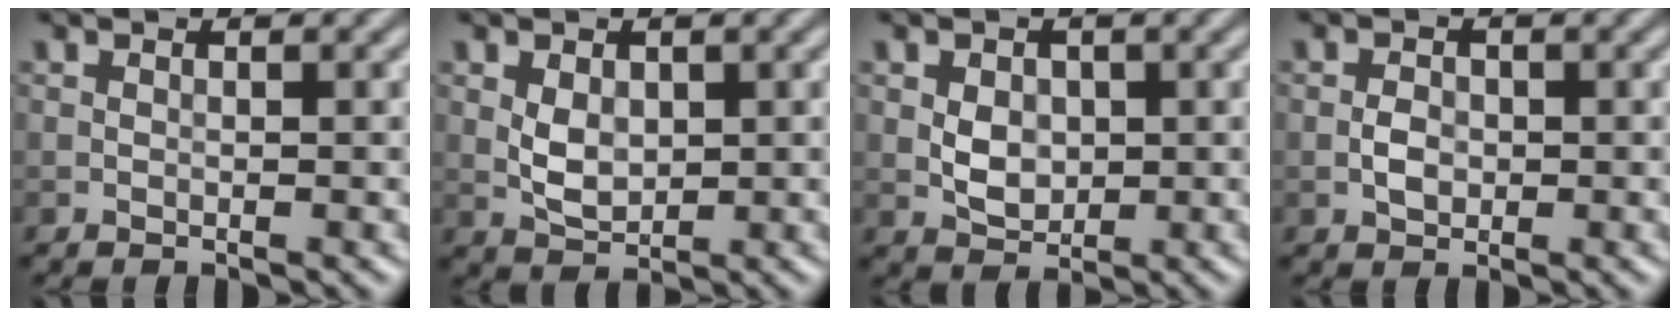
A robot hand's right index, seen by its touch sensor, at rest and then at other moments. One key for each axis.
{"total": 2.5, "fx": 0.3, "fy": 1.8, "fz": 1.8, "tx": -0.036, "ty": -0.003, "tz": 0.010}
{"total": 2.6, "fx": 0.1, "fy": 2.0, "fz": 1.7, "tx": -0.029, "ty": -0.003, "tz": 0.004}
{"total": 1.7, "fx": -0.3, "fy": 1.2, "fz": 1.1, "tx": -0.019, "ty": 0.002, "tz": -0.009}